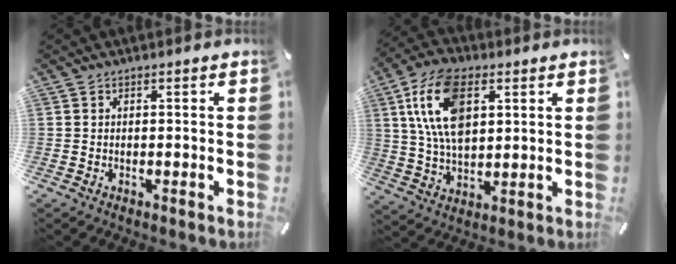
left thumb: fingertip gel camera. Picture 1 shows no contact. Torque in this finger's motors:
{"motor_torque": [0.44, 0.83, 1.85, -0.92, 0.69]}